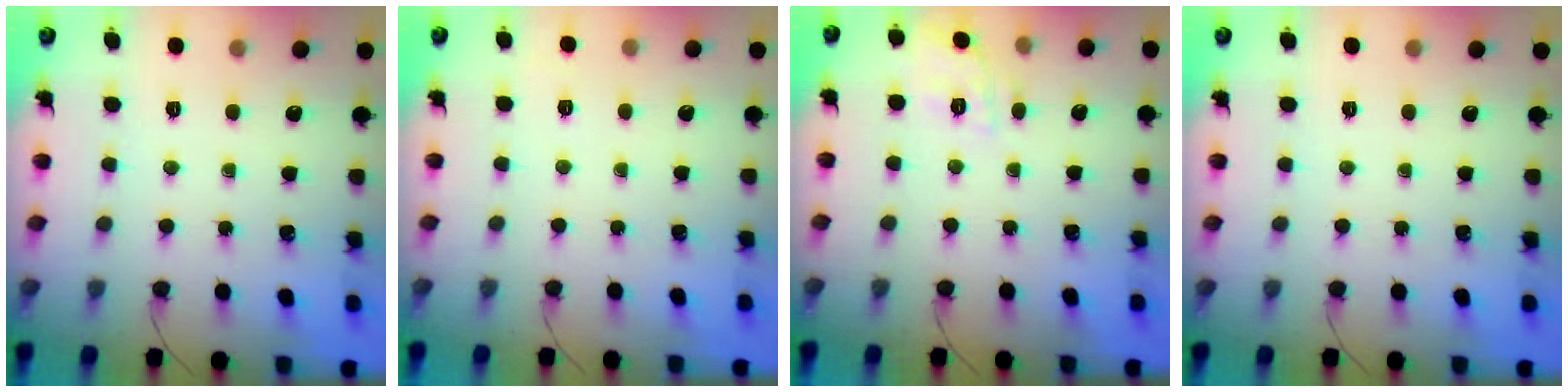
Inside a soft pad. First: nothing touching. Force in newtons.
{"total": 4.7, "press": 4.4, "slide": 1.5}
{"total": 9.9, "press": 9.7, "slide": 1.6}
{"total": 0.0}